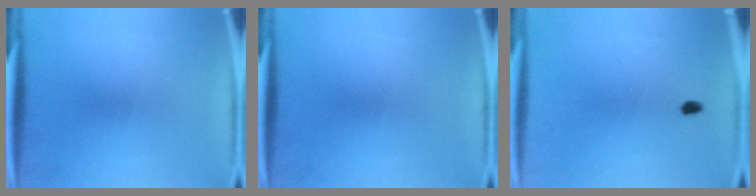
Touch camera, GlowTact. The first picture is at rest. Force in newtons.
{"total": 0.0}
{"total": 1.1}